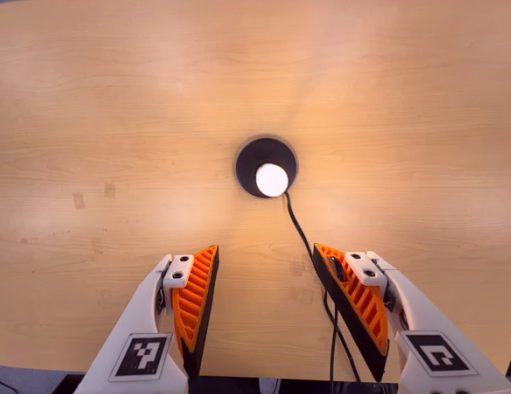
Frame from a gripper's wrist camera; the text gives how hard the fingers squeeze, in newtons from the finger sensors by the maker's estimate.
{"total": 0.0}